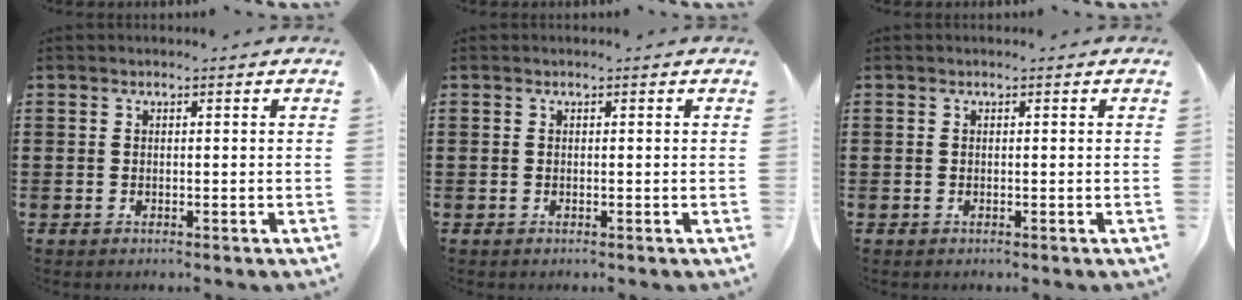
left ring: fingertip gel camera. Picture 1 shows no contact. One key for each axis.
{"total": 0.0}
{"total": 0.0}